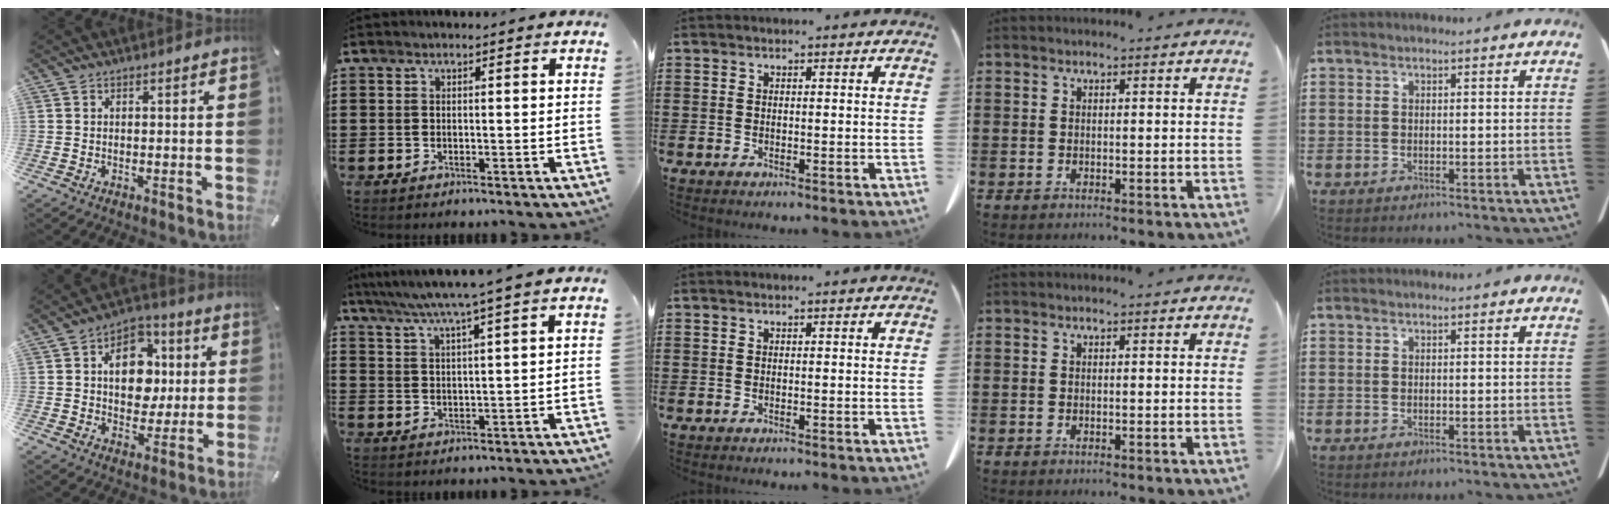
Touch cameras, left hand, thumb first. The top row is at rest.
{"thumb": {"total": 12.6, "force": [1.7, 9.9, 7.7], "torque": [-0.105, 0.009, 0.034]}, "index": {"total": 5.5, "force": [4.5, -1.0, 3.1], "torque": [-0.074, -0.020, 0.074]}}